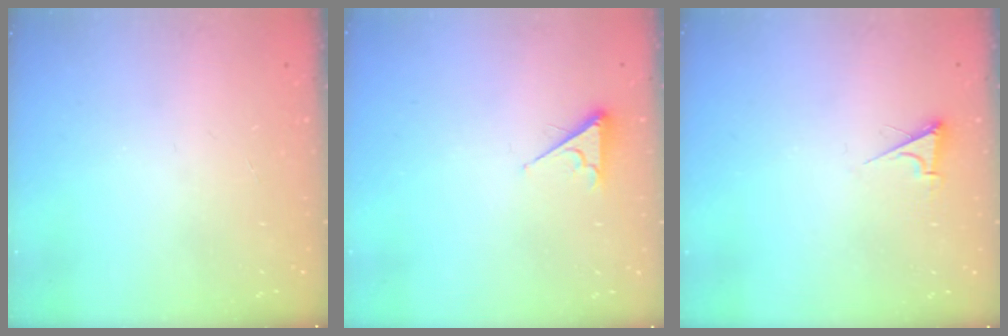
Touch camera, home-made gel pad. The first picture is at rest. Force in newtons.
{"total": 3.3, "press": 3.2, "slide": 0.4}
{"total": 3.4, "press": 3.4, "slide": 0.4}